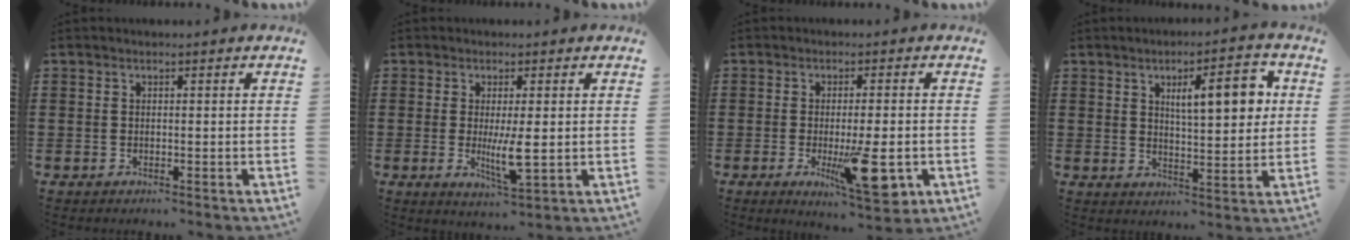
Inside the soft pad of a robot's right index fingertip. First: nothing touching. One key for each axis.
{"total": 5.4, "fx": -0.5, "fy": 1.2, "fz": 5.3, "tx": -0.091, "ty": -0.012, "tz": -0.012}
{"total": 10.3, "fx": -3.1, "fy": 2.6, "fz": 9.4, "tx": -0.157, "ty": -0.015, "tz": -0.047}
{"total": 8.3, "fx": 2.8, "fy": 2.4, "fz": 7.5, "tx": -0.114, "ty": -0.005, "tz": 0.039}